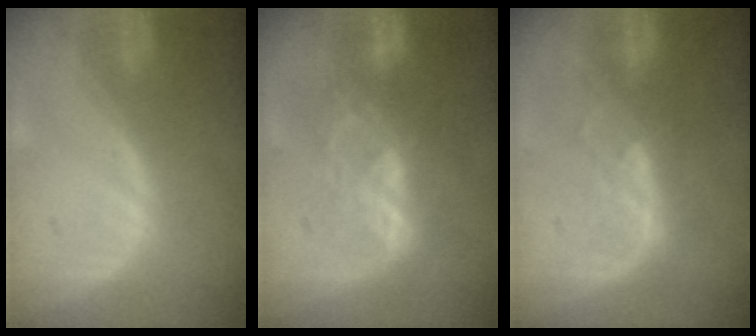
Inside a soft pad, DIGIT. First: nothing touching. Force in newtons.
{"total": 6.6, "press": 6.5, "slide": 1.3}
{"total": 3.8, "press": 3.8, "slide": 0.6}